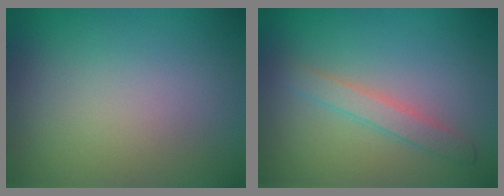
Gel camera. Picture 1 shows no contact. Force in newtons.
{"total": 2.1, "press": 2.1, "slide": 0.0}